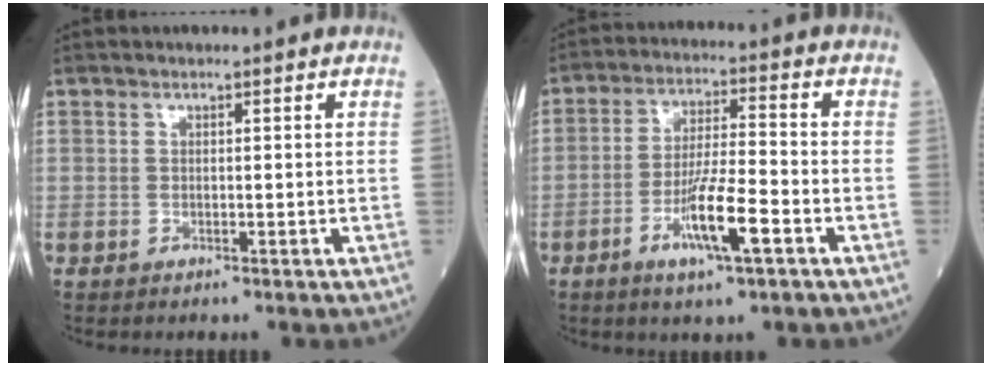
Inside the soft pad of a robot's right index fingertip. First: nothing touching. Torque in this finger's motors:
{"motor_torque": [1.02, -0.57, 0.58, 0.18]}